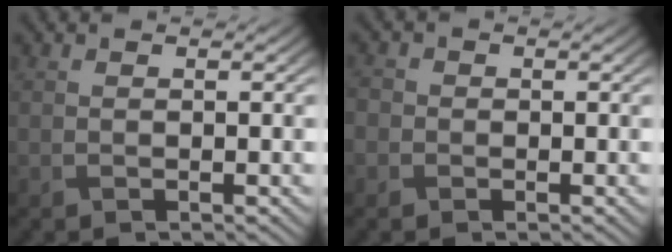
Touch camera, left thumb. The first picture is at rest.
{"total": 1.9, "force": [-0.4, 1.9, 0.4], "torque": [-0.007, 0.002, -0.015]}